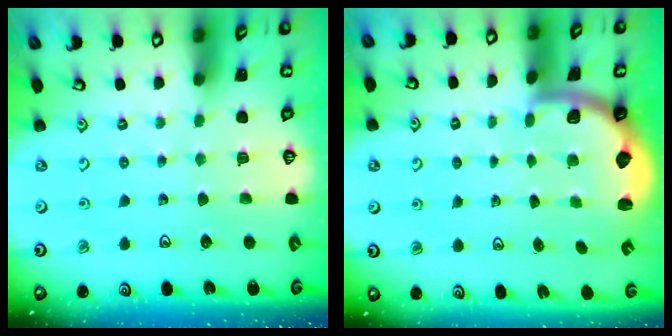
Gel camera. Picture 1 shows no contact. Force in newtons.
{"total": 1.9, "press": 1.8, "slide": 0.5}